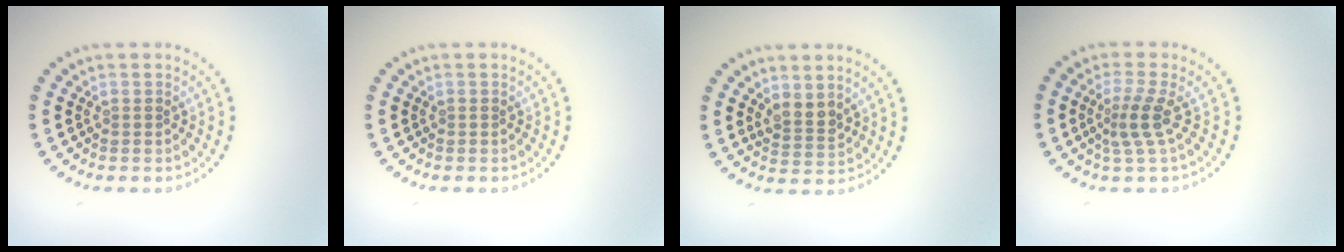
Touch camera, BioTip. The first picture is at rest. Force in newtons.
{"total": 0.0}
{"total": 1.9, "press": 1.6, "slide": 1.0}
{"total": 2.5, "press": 1.7, "slide": 1.9}